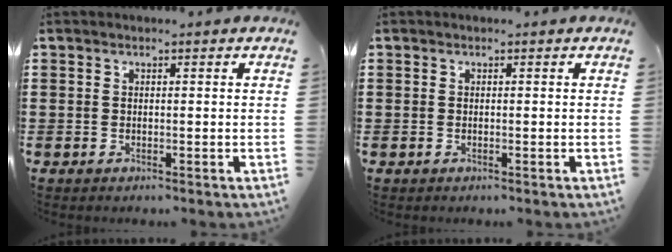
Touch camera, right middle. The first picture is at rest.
{"total": 0.0}